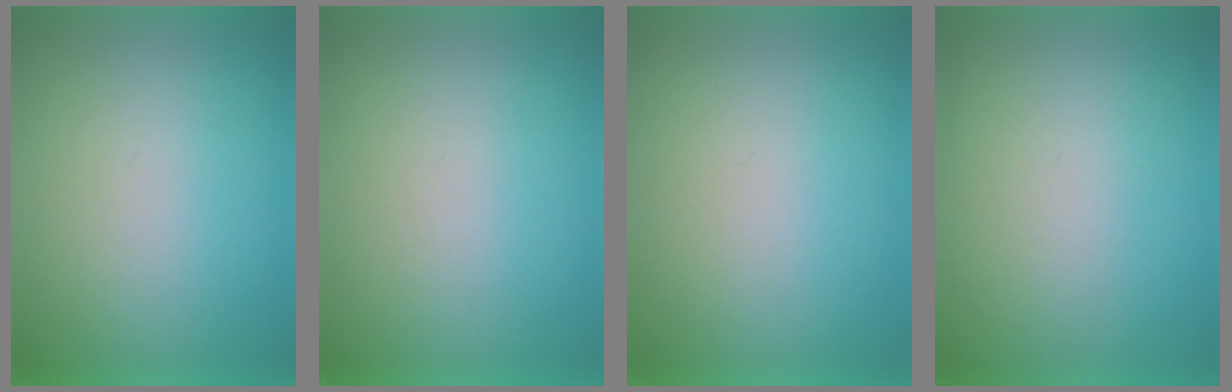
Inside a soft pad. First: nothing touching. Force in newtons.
{"total": 1.1}
{"total": 1.0}
{"total": 3.6}